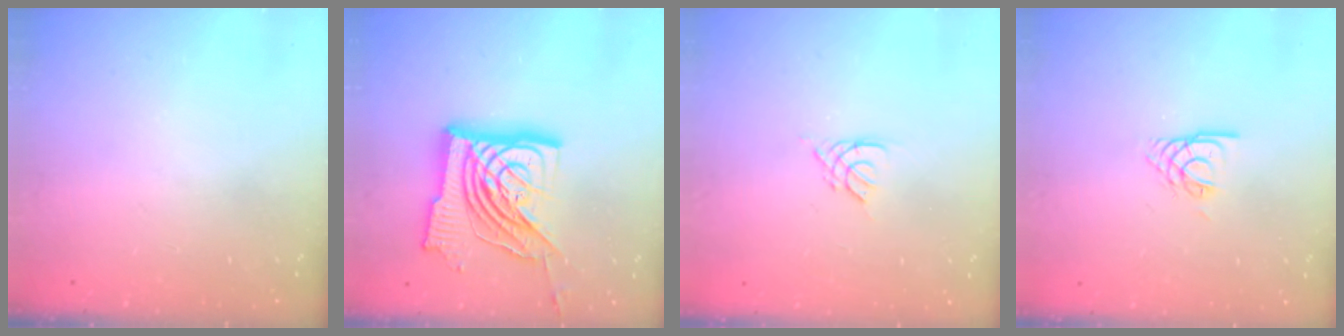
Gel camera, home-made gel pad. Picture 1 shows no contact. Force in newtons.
{"total": 26.7, "press": 26.5, "slide": 3.2}
{"total": 2.8, "press": 2.7, "slide": 0.5}
{"total": 3.7, "press": 3.7, "slide": 0.3}